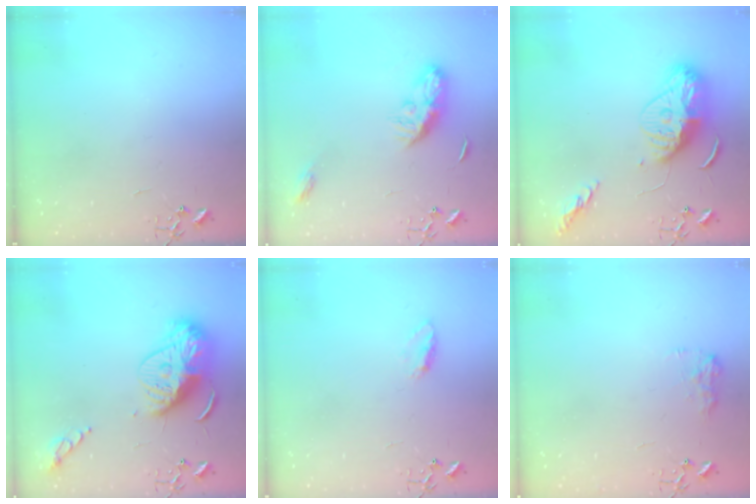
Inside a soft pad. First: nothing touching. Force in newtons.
{"total": 9.7, "press": 9.7, "slide": 0.1}
{"total": 15.2, "press": 15.2, "slide": 1.3}
{"total": 16.7, "press": 16.7, "slide": 0.8}
{"total": 5.0, "press": 5.0, "slide": 0.7}
{"total": 7.9, "press": 7.9, "slide": 0.4}